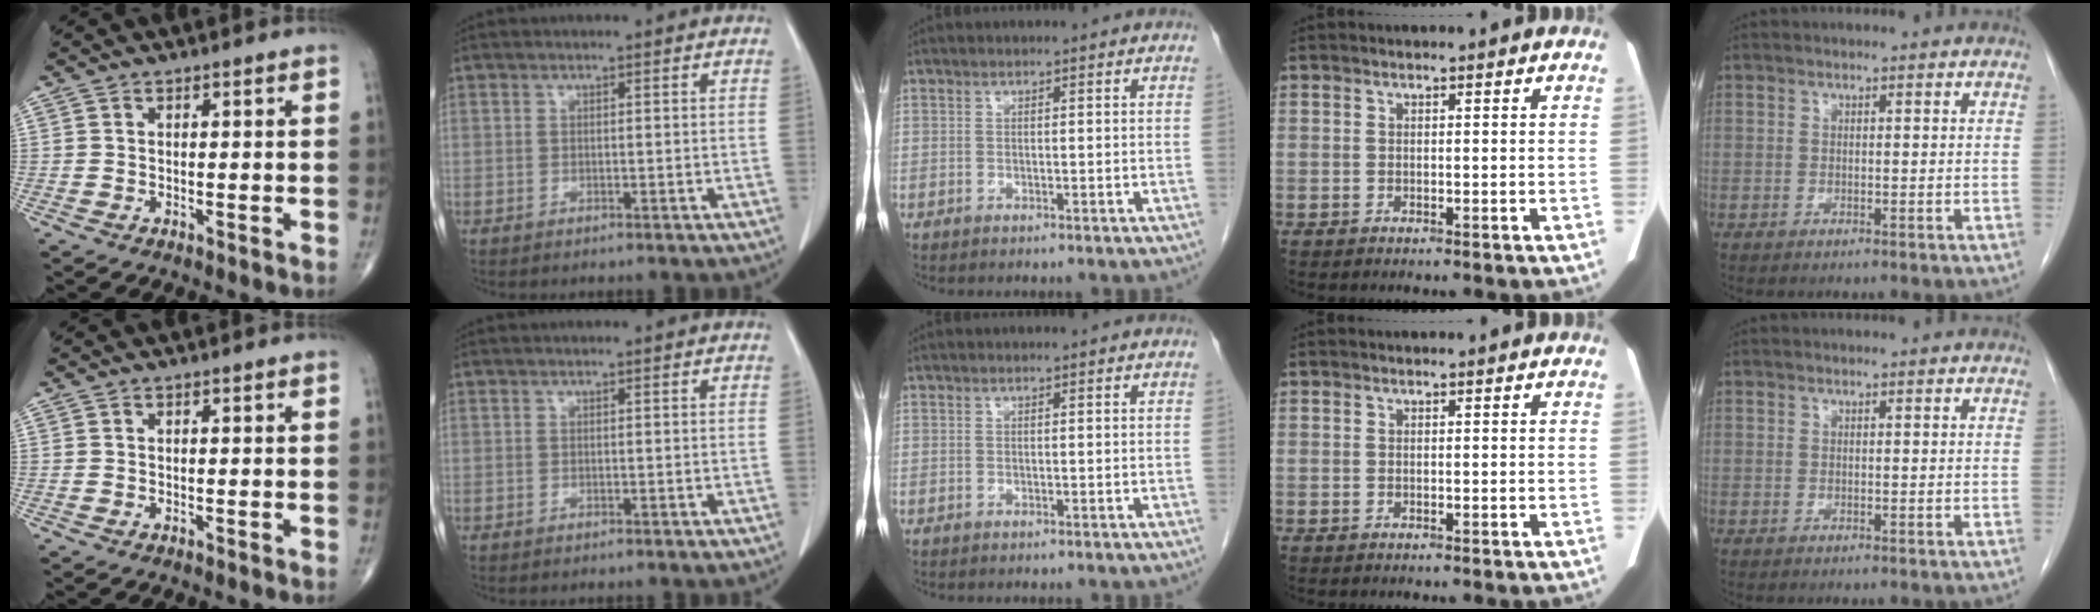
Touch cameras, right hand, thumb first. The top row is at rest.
{}